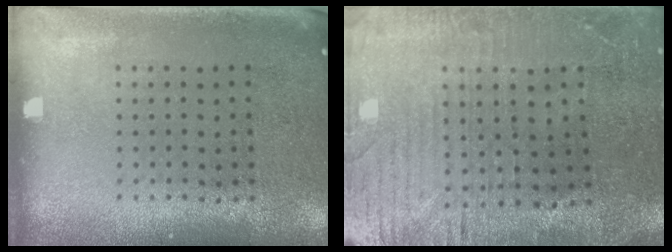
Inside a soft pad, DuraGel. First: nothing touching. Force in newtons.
{"total": 1.6, "press": 1.5, "slide": 0.5}